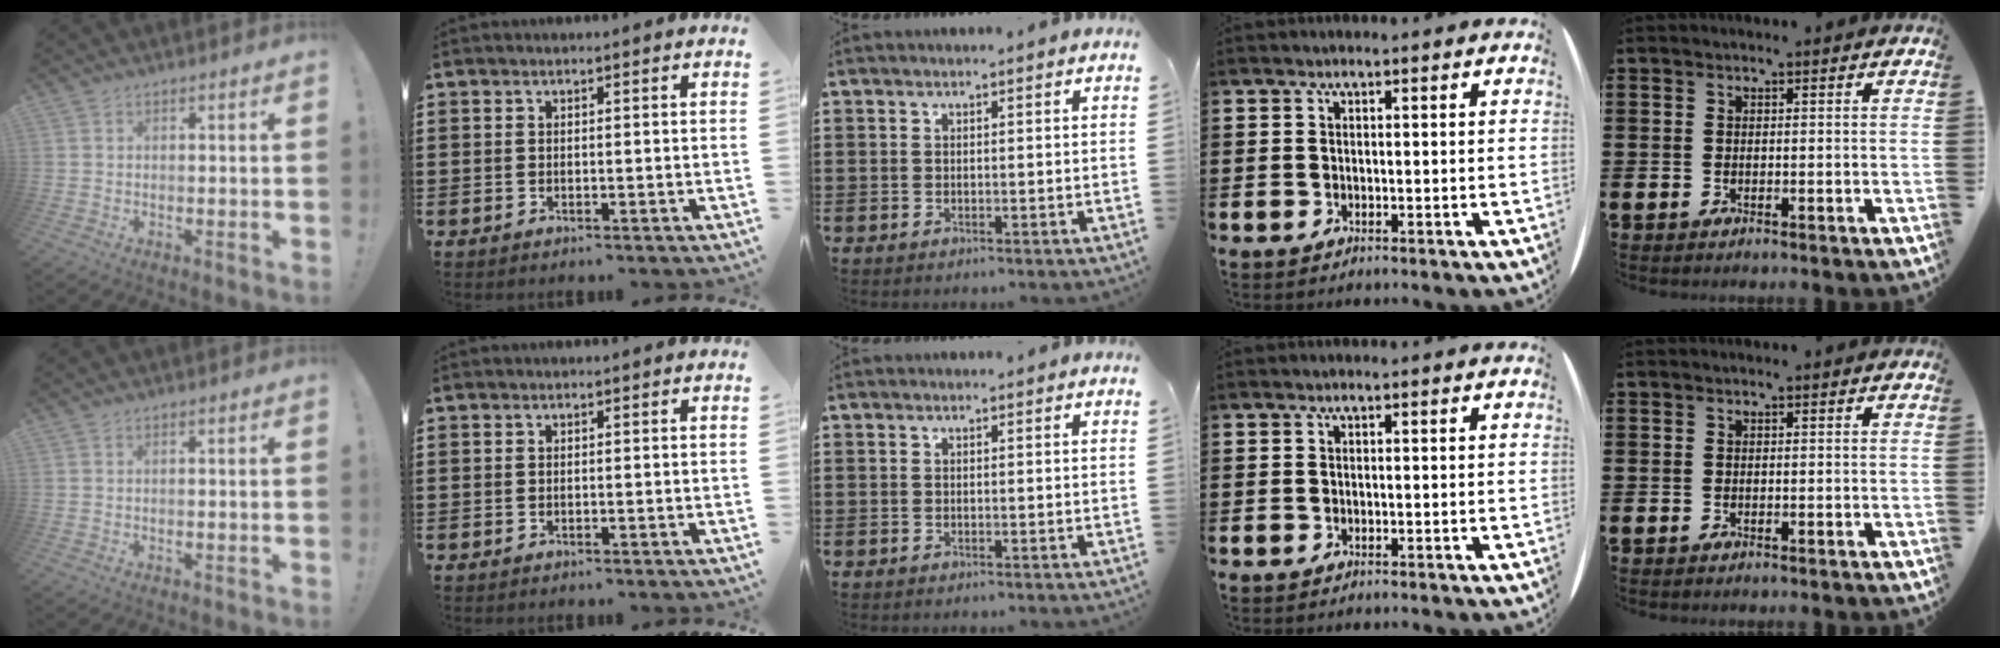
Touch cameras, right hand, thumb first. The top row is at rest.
{}